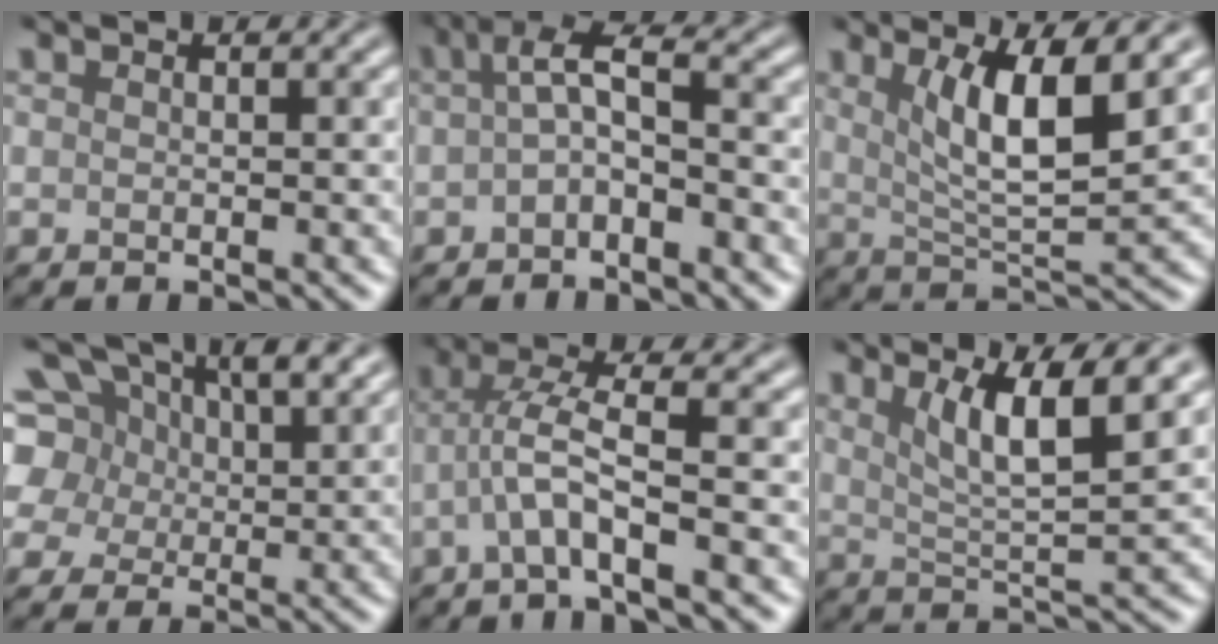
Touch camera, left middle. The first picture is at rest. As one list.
[{"total": 3.3, "force": [-0.4, 1.3, 3.0], "torque": [-0.059, 0.011, -0.014]}, {"total": 6.6, "force": [2.5, 1.6, 5.9], "torque": [-0.103, -0.010, 0.049]}, {"total": 13.0, "force": [6.4, 8.9, 6.9], "torque": [-0.145, 0.037, 0.099]}, {"total": 4.2, "force": [-1.3, 0.5, 4.0], "torque": [-0.084, 0.013, -0.033]}, {"total": 6.3, "force": [3.1, 1.3, 5.3], "torque": [-0.087, -0.006, 0.054]}]